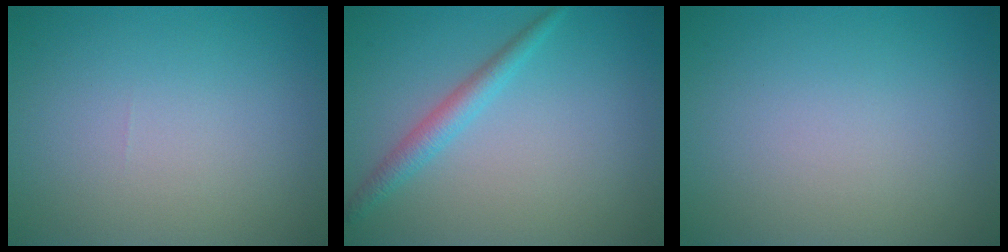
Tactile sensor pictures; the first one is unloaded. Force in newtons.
{"total": 2.2, "press": 2.2, "slide": 0.1}
{"total": 0.0}